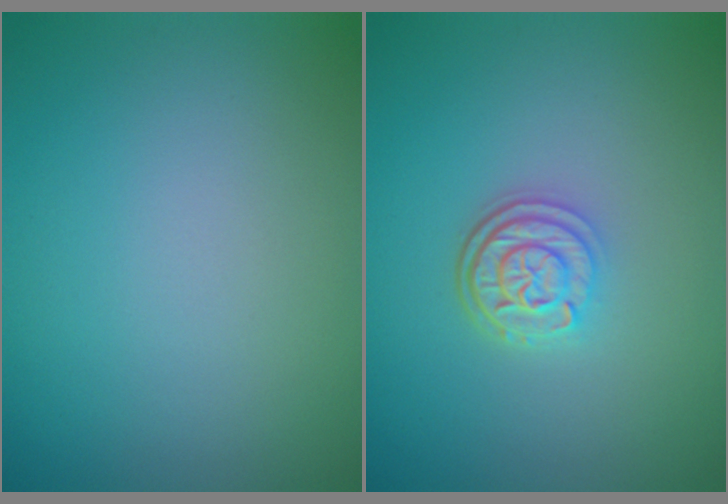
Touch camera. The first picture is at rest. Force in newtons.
{"total": 3.0, "press": 2.4, "slide": 1.8}